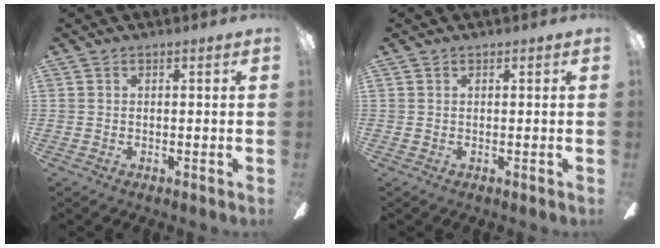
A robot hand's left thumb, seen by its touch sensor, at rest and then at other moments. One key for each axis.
{"total": 0.0}